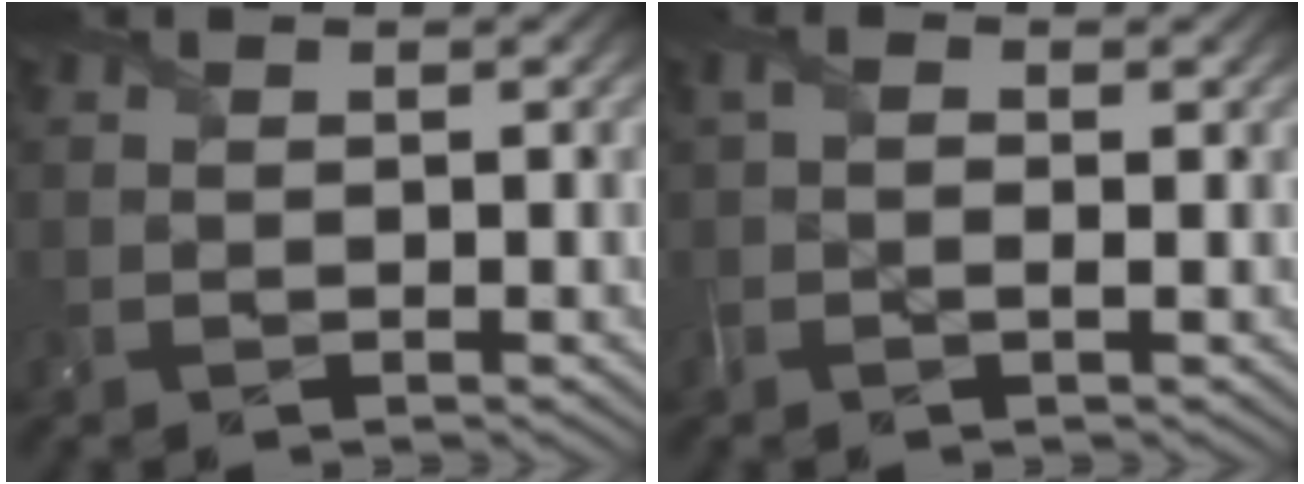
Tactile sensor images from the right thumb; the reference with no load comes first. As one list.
[{"total": 2.0, "force": [0.1, 0.8, 1.8], "torque": [-0.043, 0.002, -0.004]}]